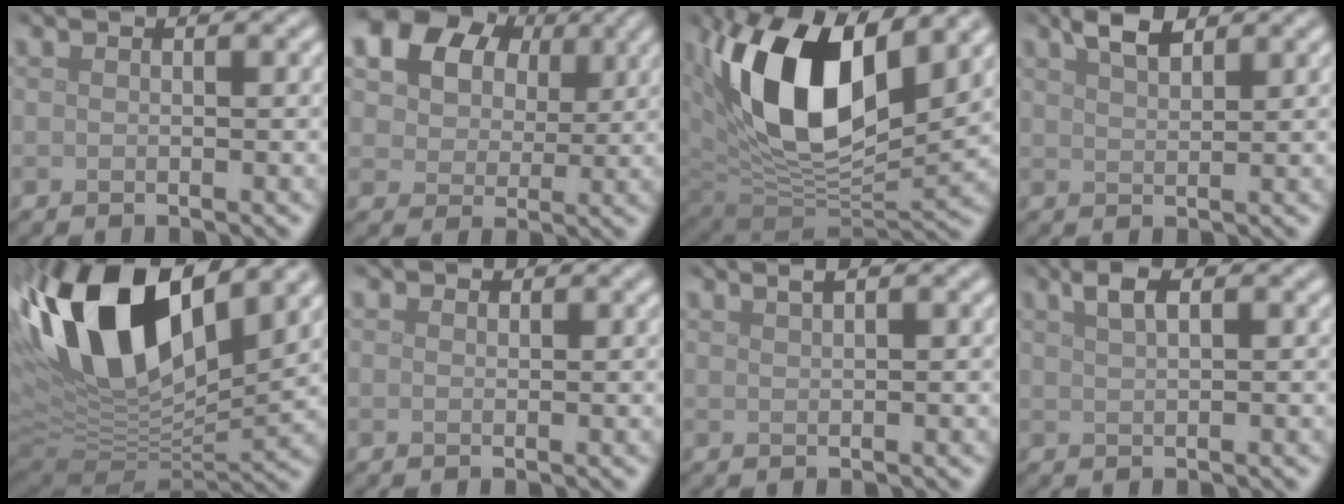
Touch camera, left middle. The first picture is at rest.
{"total": 14.2, "force": [7.5, 9.9, 6.9], "torque": [-0.142, 0.030, 0.138]}
{"total": 15.3, "force": [5.3, 7.9, 11.9], "torque": [-0.217, 0.002, 0.093]}
{"total": 2.8, "force": [2.1, 0.9, 1.5], "torque": [-0.029, 0.008, 0.040]}
{"total": 16.7, "force": [6.8, 7.3, 13.5], "torque": [-0.271, 0.022, 0.113]}
{"total": 0.5, "force": [0.4, 0.3, 0.1], "torque": [0.000, -0.001, 0.005]}
{"total": 1.3, "force": [0.9, 0.3, 0.8], "torque": [-0.008, 0.002, 0.012]}
{"total": 2.1, "force": [1.3, 0.6, 1.5], "torque": [-0.028, 0.006, 0.025]}